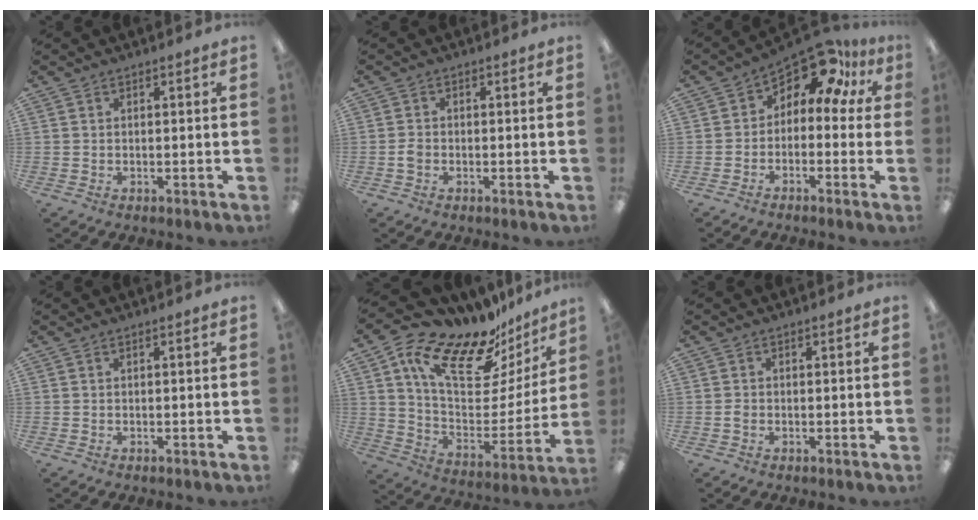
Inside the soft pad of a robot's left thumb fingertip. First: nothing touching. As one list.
[{"total": 2.0, "force": [-0.6, 1.6, 1.1], "torque": [-0.020, 0.004, -0.012]}, {"total": 9.5, "force": [6.2, 4.3, 5.9], "torque": [-0.092, -0.045, 0.107]}, {"total": 0.0}, {"total": 19.5, "force": [14.2, 8.2, 10.6], "torque": [-0.172, -0.104, 0.241]}, {"total": 1.0, "force": [-0.3, 0.9, 0.4], "torque": [-0.008, 0.005, -0.007]}]